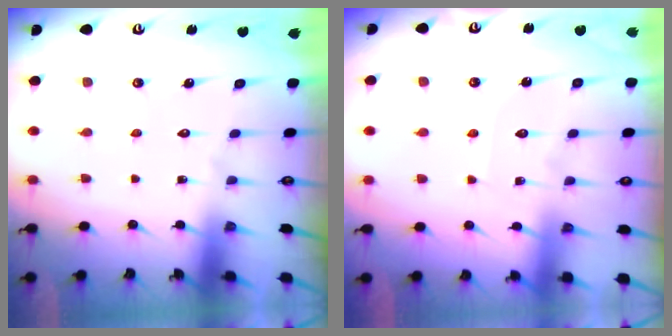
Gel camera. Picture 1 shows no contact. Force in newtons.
{"total": 5.5, "press": 5.5, "slide": 0.6}